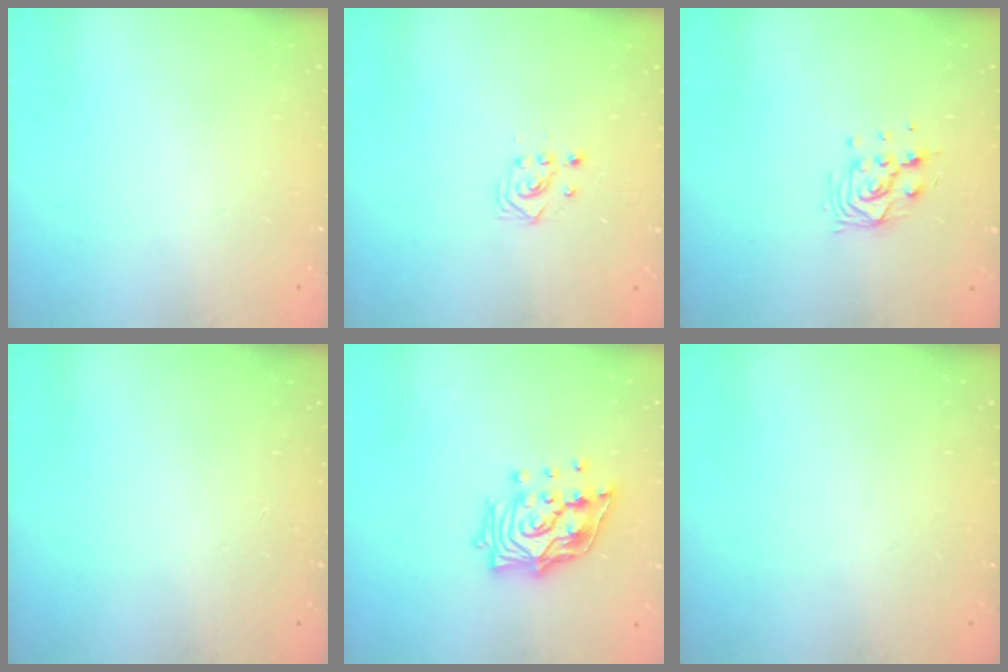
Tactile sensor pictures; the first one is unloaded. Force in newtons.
{"total": 3.3, "press": 3.3, "slide": 0.2}
{"total": 9.0, "press": 8.9, "slide": 1.5}
{"total": 0.0}
{"total": 15.8, "press": 15.7, "slide": 1.6}
{"total": 0.0}